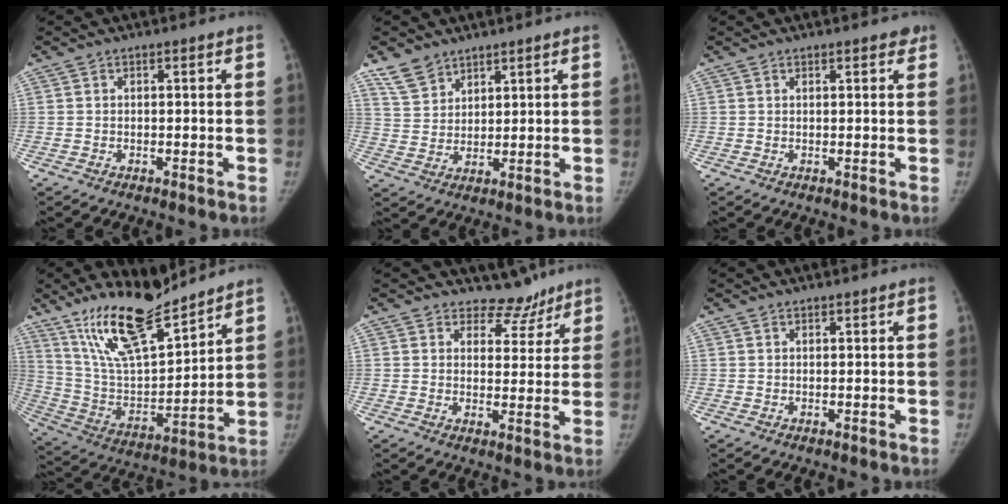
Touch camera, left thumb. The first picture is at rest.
{"total": 6.1, "force": [4.8, 3.4, 1.7], "torque": [-0.019, -0.021, 0.102]}
{"total": 1.7, "force": [1.4, 0.7, 0.8], "torque": [0.003, -0.002, 0.012]}
{"total": 19.3, "force": [14.7, 5.5, 11.2], "torque": [-0.167, -0.081, 0.278]}
{"total": 6.0, "force": [5.1, 3.2, 0.1], "torque": [0.030, -0.043, 0.070]}
{"total": 0.6, "force": [0.5, 0.2, 0.2], "torque": [-0.006, -0.003, 0.008]}